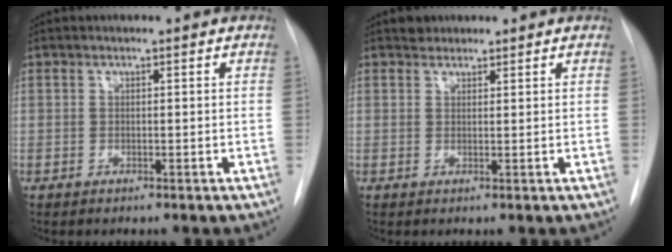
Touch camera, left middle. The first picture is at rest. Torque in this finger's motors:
{"motor_torque": [-0.09, -0.17, -0.11, 0.00]}